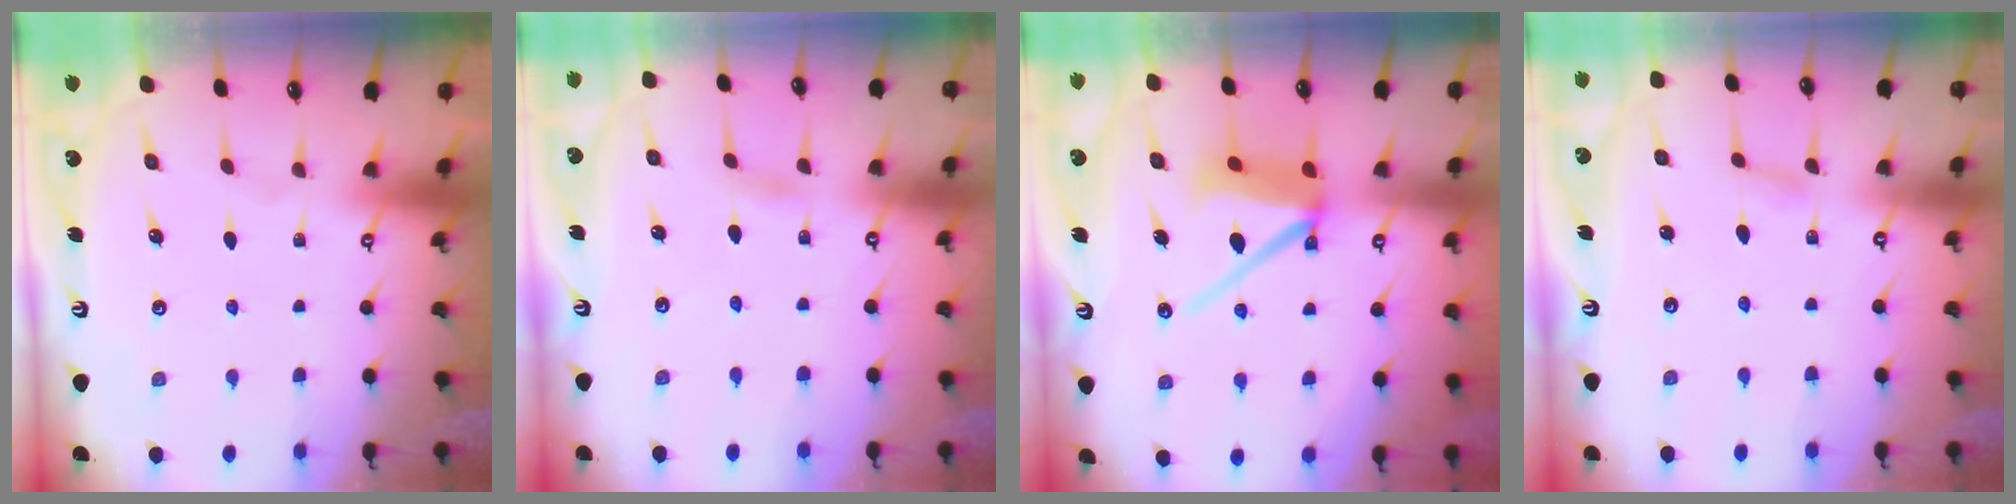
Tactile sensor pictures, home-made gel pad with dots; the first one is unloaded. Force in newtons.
{"total": 2.4, "press": 2.3, "slide": 0.3}
{"total": 10.8, "press": 10.7, "slide": 1.6}
{"total": 2.9, "press": 2.9, "slide": 0.4}